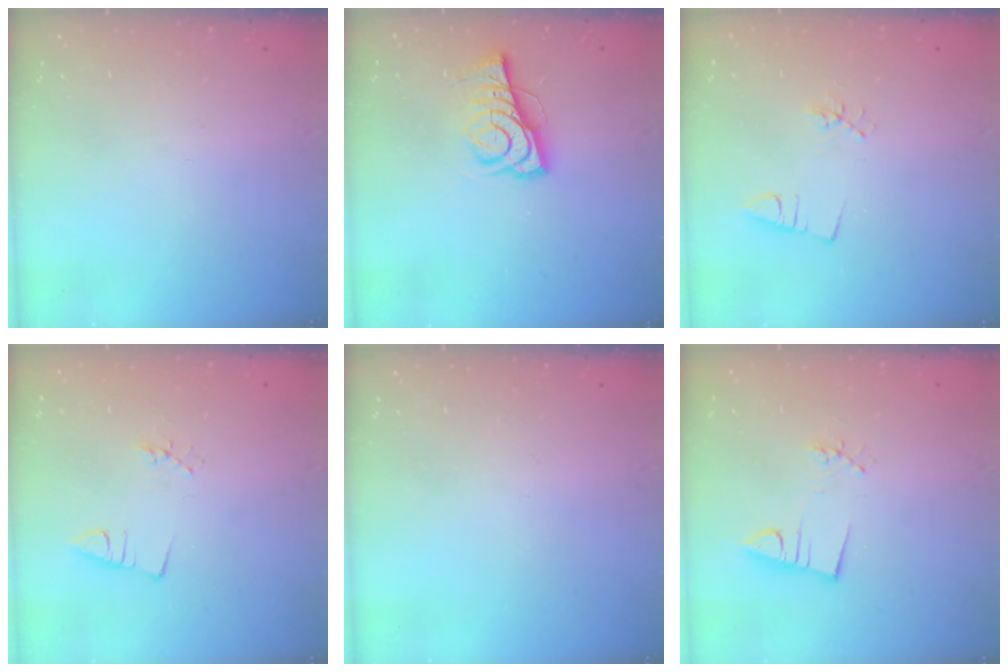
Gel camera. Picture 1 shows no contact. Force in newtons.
{"total": 7.6, "press": 7.6, "slide": 1.0}
{"total": 2.6, "press": 2.3, "slide": 1.3}
{"total": 1.9, "press": 1.4, "slide": 1.3}
{"total": 0.0}
{"total": 3.2, "press": 1.8, "slide": 2.7}